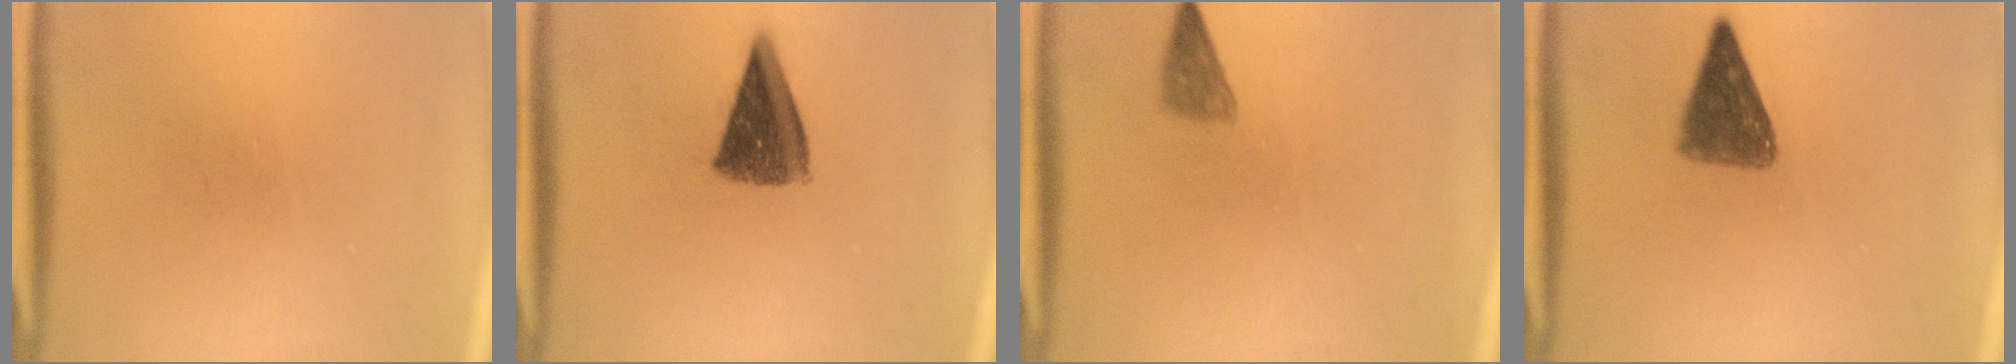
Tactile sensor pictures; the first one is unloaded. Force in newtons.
{"total": 9.5}
{"total": 2.1}
{"total": 6.6}